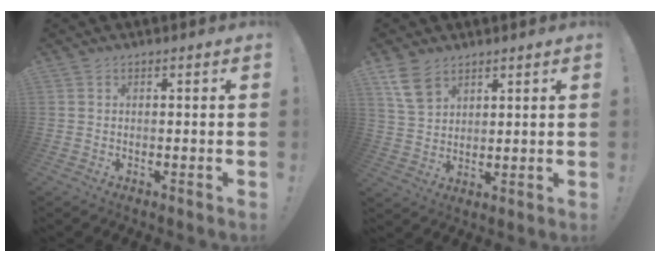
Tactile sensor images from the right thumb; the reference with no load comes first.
{"total": 8.6, "force": [5.6, 5.2, 3.9], "torque": [-0.067, -0.022, 0.113]}